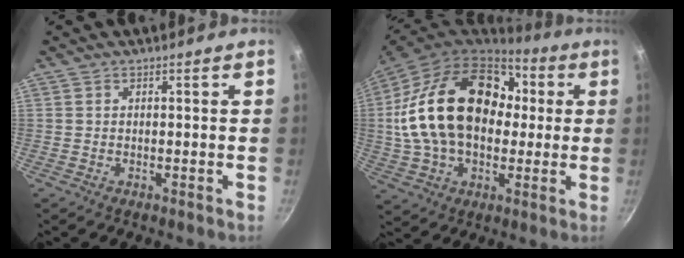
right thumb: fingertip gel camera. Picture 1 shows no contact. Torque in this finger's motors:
{"motor_torque": [-0.83, 2.51, 2.37, -0.40, 0.69]}